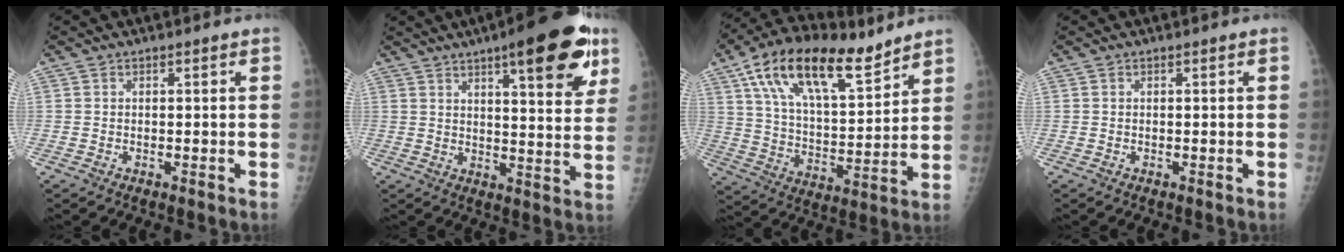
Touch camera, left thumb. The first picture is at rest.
{"total": 17.8, "force": [9.8, 4.8, 14.1], "torque": [-0.159, -0.032, 0.129]}
{"total": 20.7, "force": [12.7, 8.6, 14.0], "torque": [-0.223, -0.038, 0.228]}
{"total": 0.0}